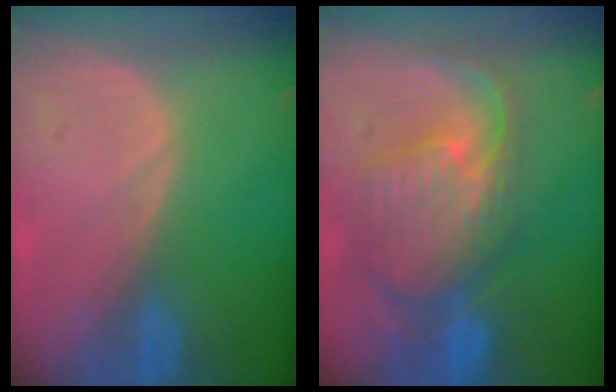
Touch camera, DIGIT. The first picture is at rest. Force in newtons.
{"total": 11.1, "press": 9.7, "slide": 5.3}